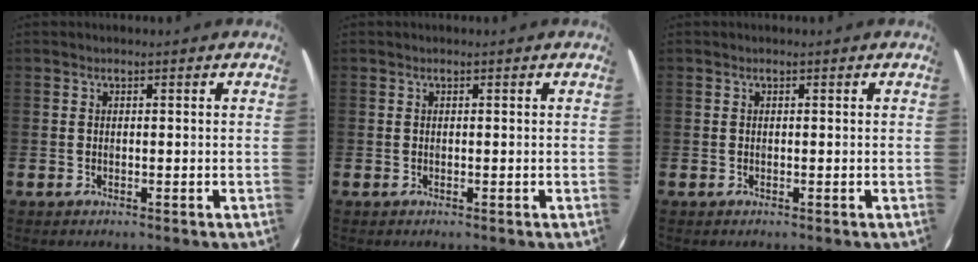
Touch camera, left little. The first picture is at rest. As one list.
[{"total": 0.0}, {"total": 0.0}]